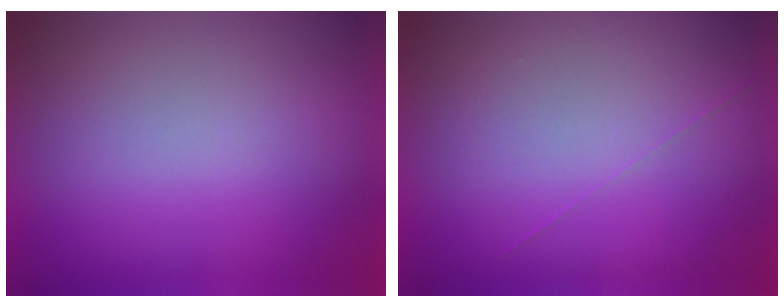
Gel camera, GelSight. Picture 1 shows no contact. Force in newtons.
{"total": 1.0}